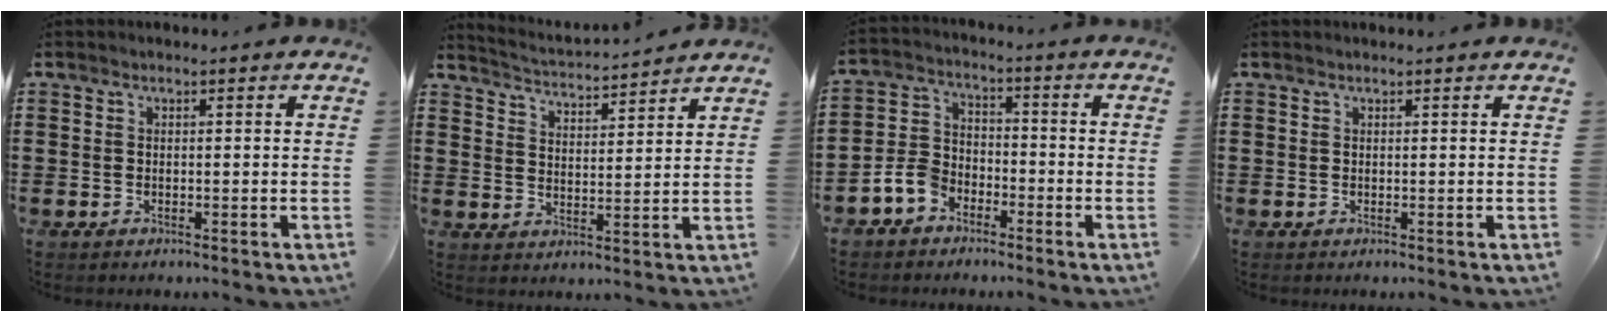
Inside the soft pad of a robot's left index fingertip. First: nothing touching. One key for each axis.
{"total": 2.8, "fx": 2.7, "fy": -0.4, "fz": -0.2, "tx": -0.016, "ty": -0.024, "tz": 0.041}
{"total": 5.4, "fx": -3.7, "fy": 3.3, "fz": 1.9, "tx": -0.065, "ty": 0.006, "tz": -0.080}
{"total": 0.0}